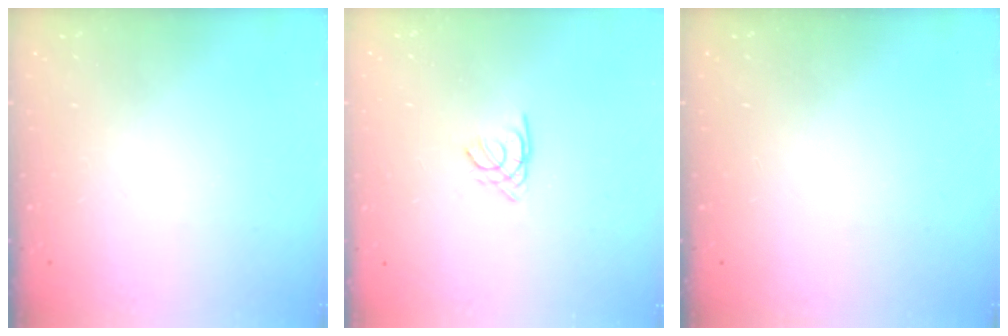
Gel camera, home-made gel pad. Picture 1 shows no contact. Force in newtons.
{"total": 1.1, "press": 1.1, "slide": 0.3}
{"total": 0.0}